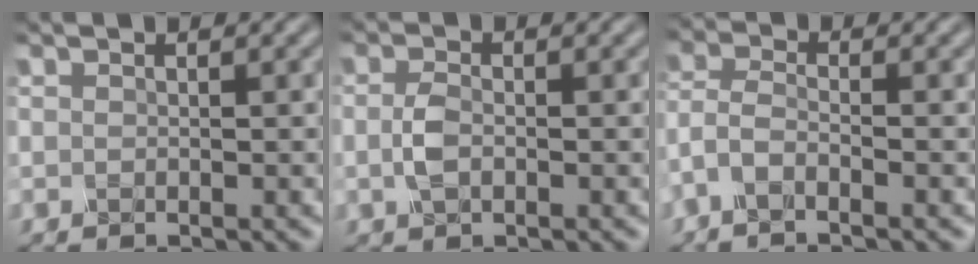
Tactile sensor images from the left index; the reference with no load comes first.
{"total": 1.8, "force": [-0.3, 1.1, 1.4], "torque": [-0.036, 0.002, -0.009]}
{"total": 3.0, "force": [-2.0, 1.1, 1.9], "torque": [-0.048, 0.002, -0.057]}